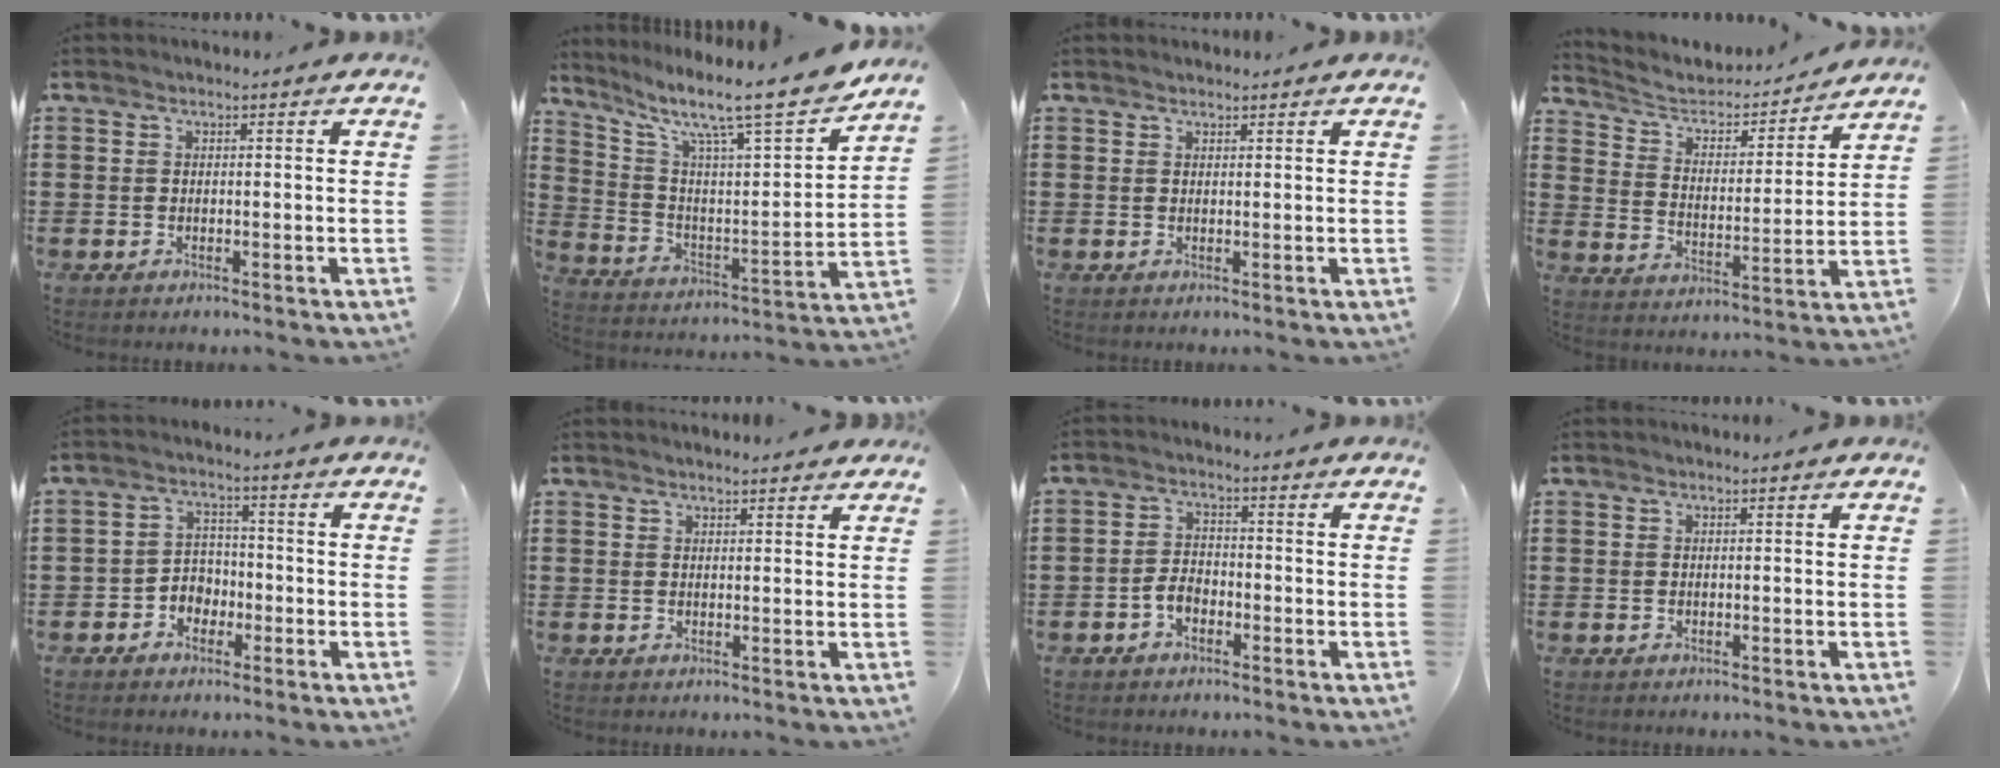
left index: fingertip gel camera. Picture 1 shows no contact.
{"total": 11.3, "force": [9.1, 1.4, 6.6], "torque": [-0.141, -0.071, 0.142]}
{"total": 0.8, "force": [0.8, 0.2, 0.0], "torque": [-0.003, 0.001, 0.016]}
{"total": 4.5, "force": [3.9, 1.6, 1.3], "torque": [-0.049, -0.029, 0.059]}
{"total": 3.7, "force": [-2.2, 2.8, 1.2], "torque": [-0.031, 0.009, -0.047]}
{"total": 1.4, "force": [1.4, 0.2, 0.2], "torque": [-0.007, 0.001, 0.026]}
{"total": 3.0, "force": [-1.6, 1.7, 1.9], "torque": [-0.052, 0.000, -0.036]}
{"total": 0.0}